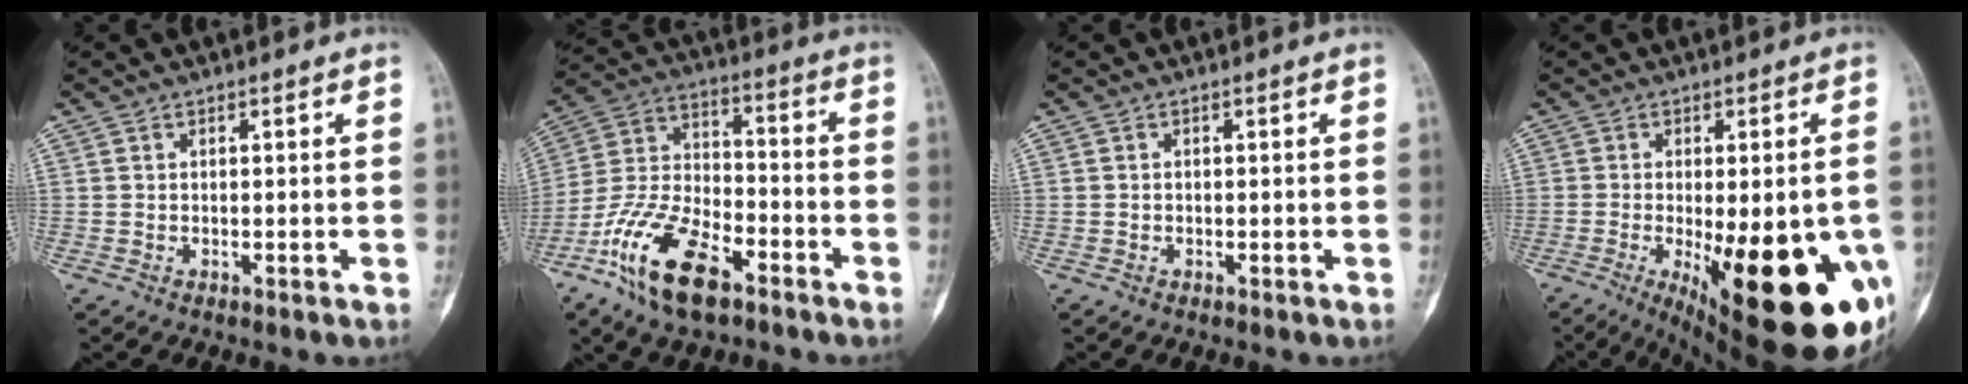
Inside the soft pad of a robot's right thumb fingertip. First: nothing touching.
{"total": 17.1, "force": [-9.6, 7.8, 11.8], "torque": [-0.227, 0.048, -0.185]}
{"total": 0.0}
{"total": 26.5, "force": [-8.4, 9.4, 23.3], "torque": [-0.246, -0.026, -0.093]}